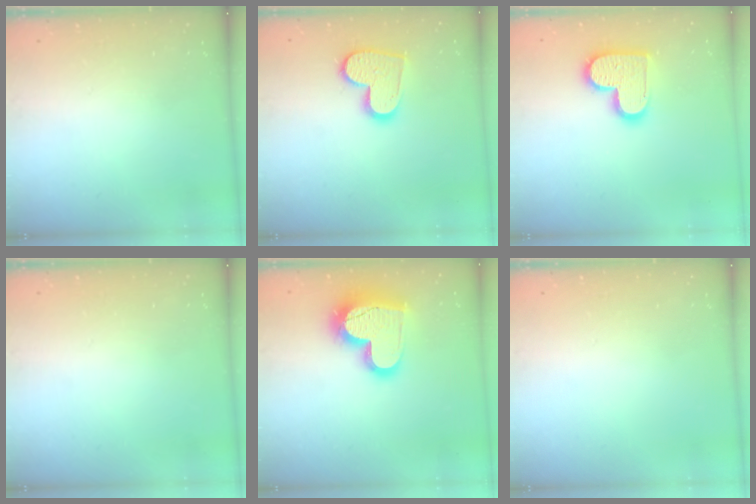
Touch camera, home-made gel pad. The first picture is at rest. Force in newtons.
{"total": 12.7, "press": 12.6, "slide": 1.0}
{"total": 14.2, "press": 14.2, "slide": 1.1}
{"total": 0.0}
{"total": 18.5, "press": 18.4, "slide": 1.6}
{"total": 0.0}